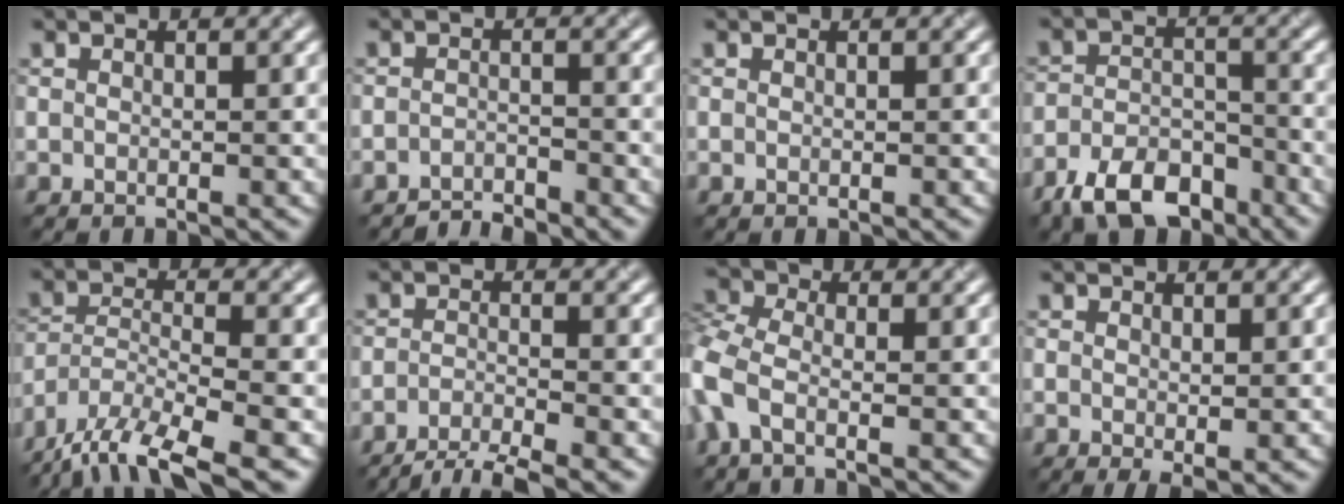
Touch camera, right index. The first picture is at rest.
{"total": 2.0, "force": [-2.0, 0.2, 0.2], "torque": [0.000, 0.004, -0.040]}
{"total": 0.0}
{"total": 6.4, "force": [-4.7, 3.1, 3.1], "torque": [-0.055, -0.005, -0.088]}
{"total": 9.8, "force": [-8.0, 2.4, 5.2], "torque": [-0.095, -0.020, -0.144]}
{"total": 4.3, "force": [-3.3, 0.8, 2.5], "torque": [-0.039, -0.005, -0.069]}
{"total": 4.1, "force": [-1.3, 2.2, 3.2], "torque": [-0.088, 0.001, -0.045]}
{"total": 1.3, "force": [0.0, 0.5, 1.2], "torque": [-0.018, -0.005, 0.002]}